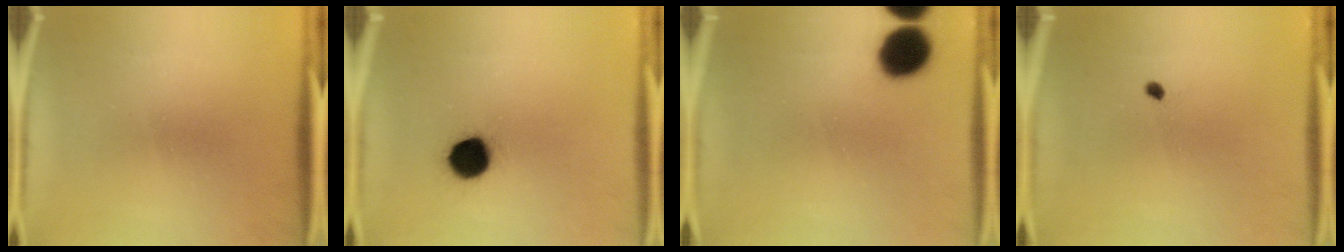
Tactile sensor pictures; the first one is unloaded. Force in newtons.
{"total": 10.4}
{"total": 10.8}
{"total": 0.8}